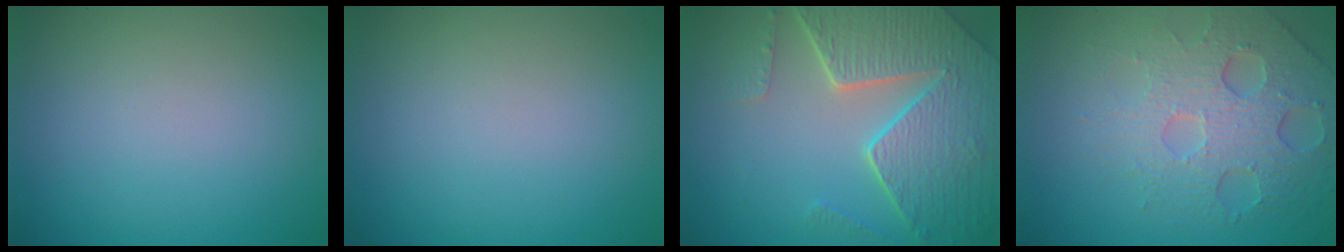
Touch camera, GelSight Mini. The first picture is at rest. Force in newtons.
{"total": 0.0}
{"total": 8.1, "press": 5.9, "slide": 5.6}
{"total": 6.3, "press": 4.7, "slide": 4.2}